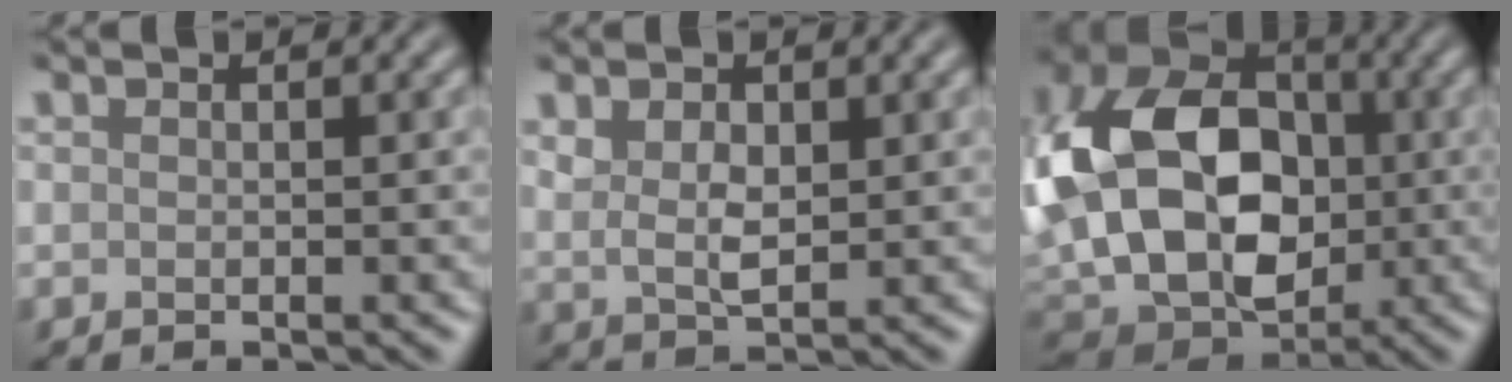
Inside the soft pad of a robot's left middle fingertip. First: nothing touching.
{"total": 2.3, "force": [0.9, 1.3, 1.8], "torque": [-0.040, -0.001, 0.023]}
{"total": 18.2, "force": [-0.1, 13.6, 12.1], "torque": [-0.239, 0.017, -0.006]}